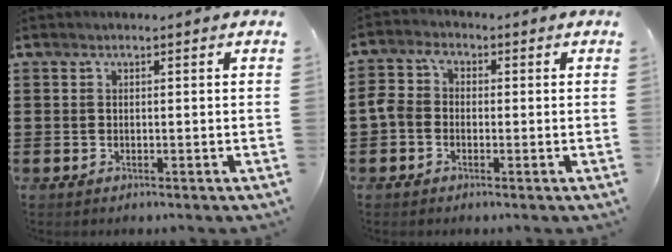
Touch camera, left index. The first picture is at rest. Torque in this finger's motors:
{"motor_torque": [1.07, 1.07, 0.26, 0.08]}